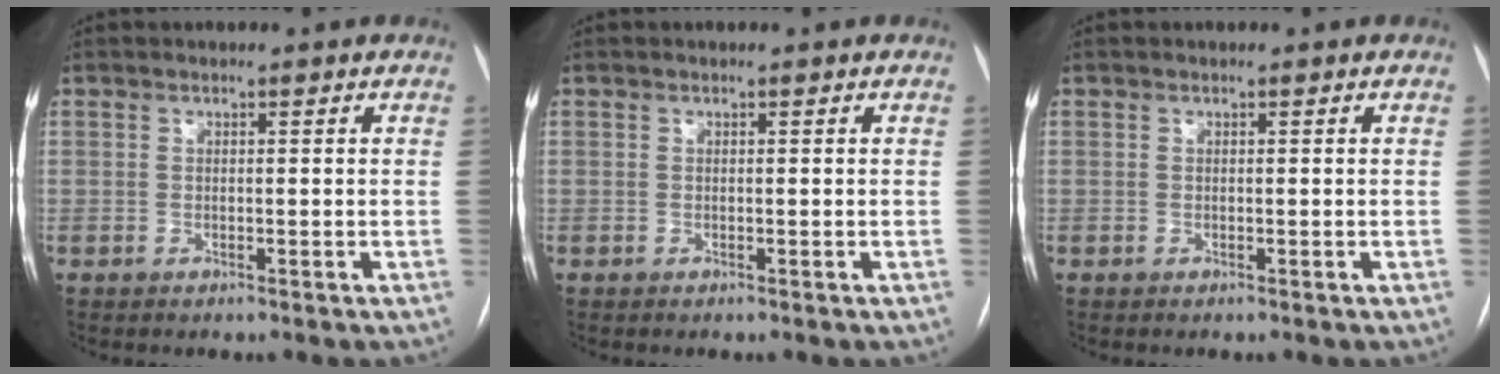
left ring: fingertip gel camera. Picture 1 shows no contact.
{"total": 0.0}
{"total": 0.0}